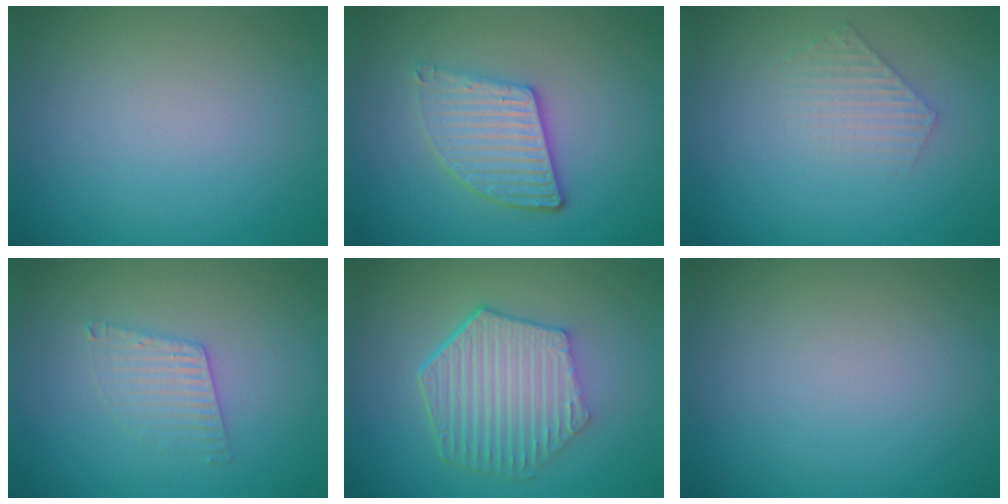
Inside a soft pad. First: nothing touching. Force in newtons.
{"total": 4.1, "press": 3.3, "slide": 2.4}
{"total": 1.9, "press": 1.9, "slide": 0.3}
{"total": 2.1, "press": 2.1, "slide": 0.3}
{"total": 6.1, "press": 4.5, "slide": 4.0}
{"total": 0.0}